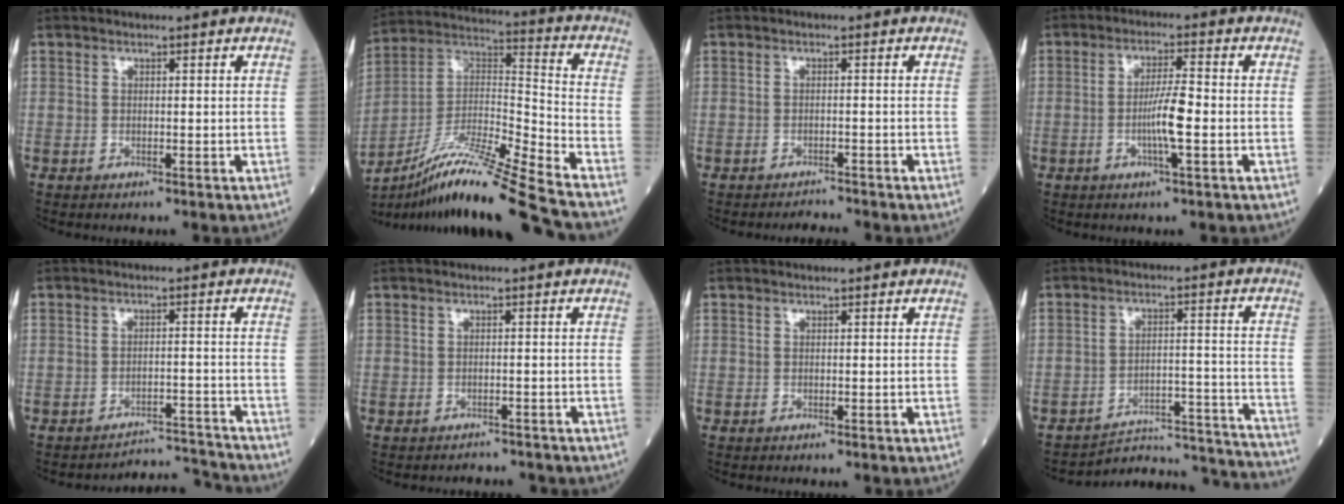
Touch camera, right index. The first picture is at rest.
{"total": 20.7, "force": [-16.6, -1.3, 12.2], "torque": [-0.236, -0.015, -0.302]}
{"total": 1.8, "force": [-1.7, -0.5, -0.3], "torque": [0.009, -0.009, -0.026]}
{"total": 5.6, "force": [-1.4, 0.0, 5.4], "torque": [-0.100, -0.002, -0.027]}
{"total": 6.1, "force": [-5.6, -1.4, -1.9], "torque": [0.035, 0.011, -0.083]}
{"total": 3.4, "force": [-3.2, 1.1, 0.2], "torque": [0.000, 0.000, -0.038]}
{"total": 0.0}
{"total": 17.9, "force": [-17.8, 0.9, 2.0], "torque": [0.002, 0.029, -0.235]}